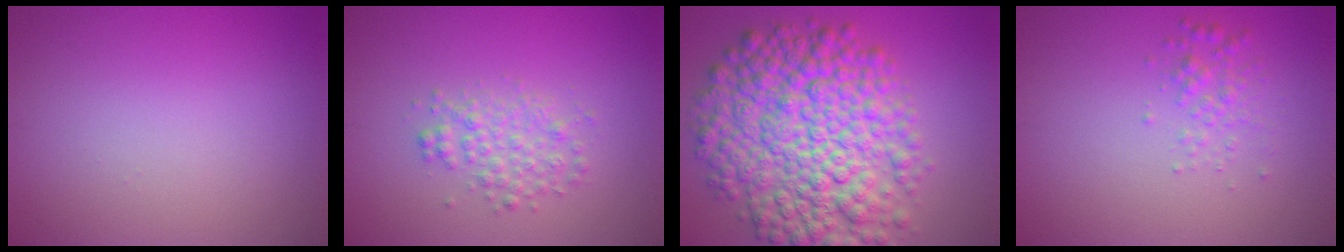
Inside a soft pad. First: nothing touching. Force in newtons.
{"total": 2.5, "press": 2.5, "slide": 0.1}
{"total": 11.6, "press": 11.6, "slide": 0.2}
{"total": 1.7, "press": 1.7, "slide": 0.1}